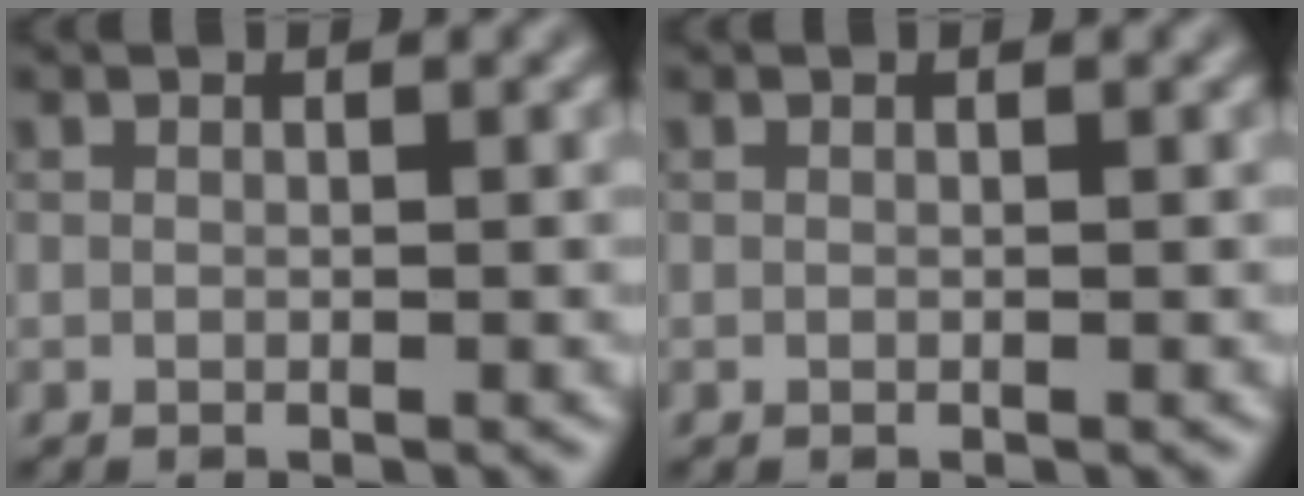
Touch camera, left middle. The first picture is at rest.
{"total": 0.0}